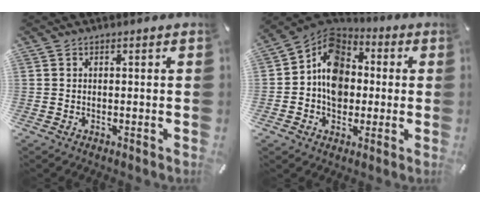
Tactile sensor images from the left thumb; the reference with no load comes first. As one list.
[{"total": 11.7, "force": [-0.5, 10.0, 6.1], "torque": [-0.105, 0.007, -0.012]}]